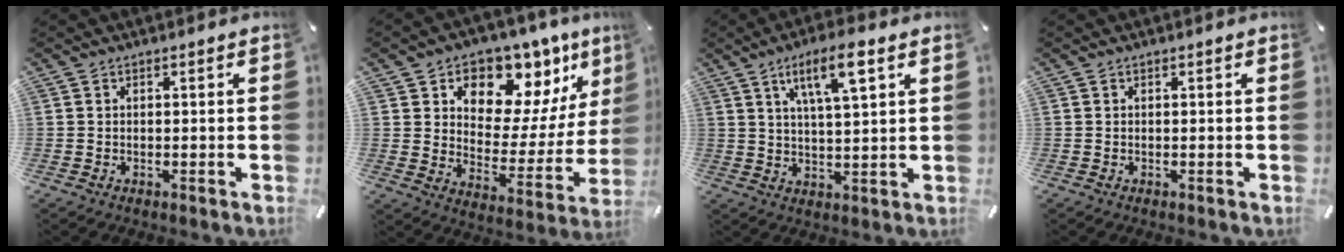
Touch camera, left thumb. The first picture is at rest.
{"total": 11.5, "force": [7.6, 7.7, 4.0], "torque": [-0.062, -0.076, 0.135]}
{"total": 10.1, "force": [5.2, 2.4, 8.3], "torque": [-0.138, -0.010, 0.083]}
{"total": 0.0}